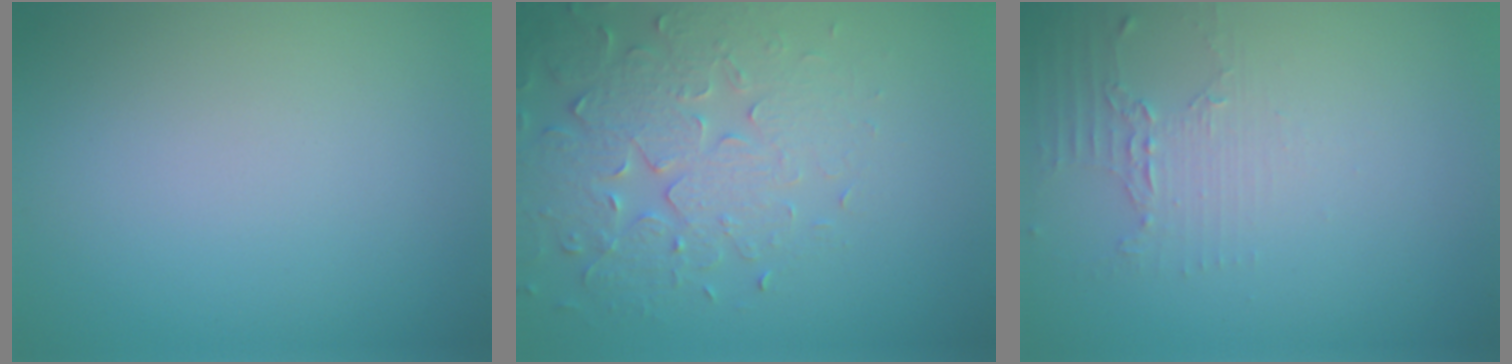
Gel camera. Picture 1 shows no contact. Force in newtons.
{"total": 4.6, "press": 4.5, "slide": 1.1}
{"total": 2.2, "press": 1.6, "slide": 1.5}